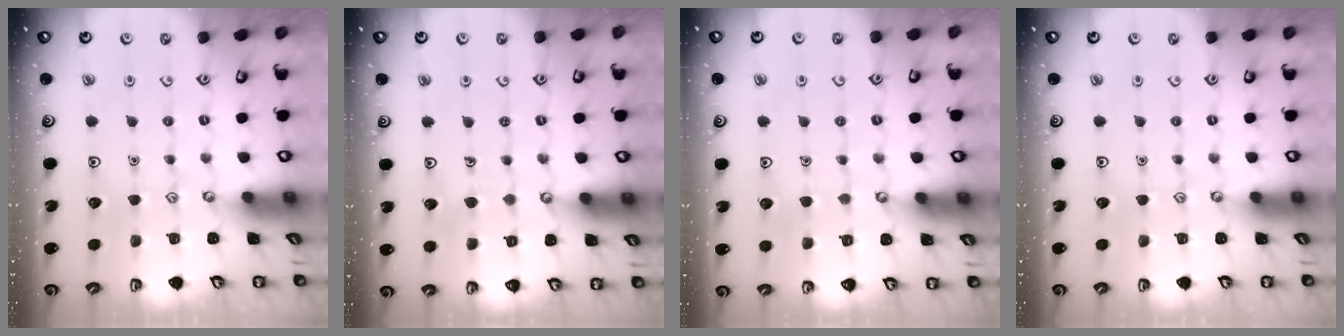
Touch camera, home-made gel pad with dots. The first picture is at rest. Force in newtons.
{"total": 2.3, "press": 2.3, "slide": 0.1}
{"total": 3.3, "press": 3.2, "slide": 0.3}
{"total": 0.0}